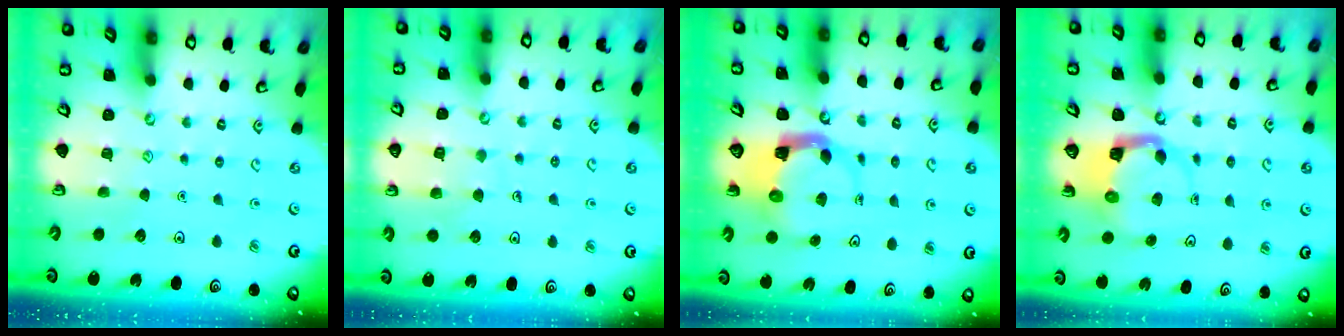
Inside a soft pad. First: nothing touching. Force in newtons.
{"total": 5.8, "press": 5.7, "slide": 0.6}
{"total": 5.2, "press": 5.1, "slide": 1.1}
{"total": 3.7, "press": 3.7, "slide": 0.6}